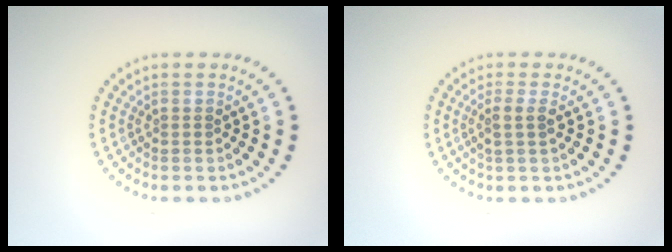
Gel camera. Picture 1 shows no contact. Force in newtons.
{"total": 1.6, "press": 1.3, "slide": 0.8}